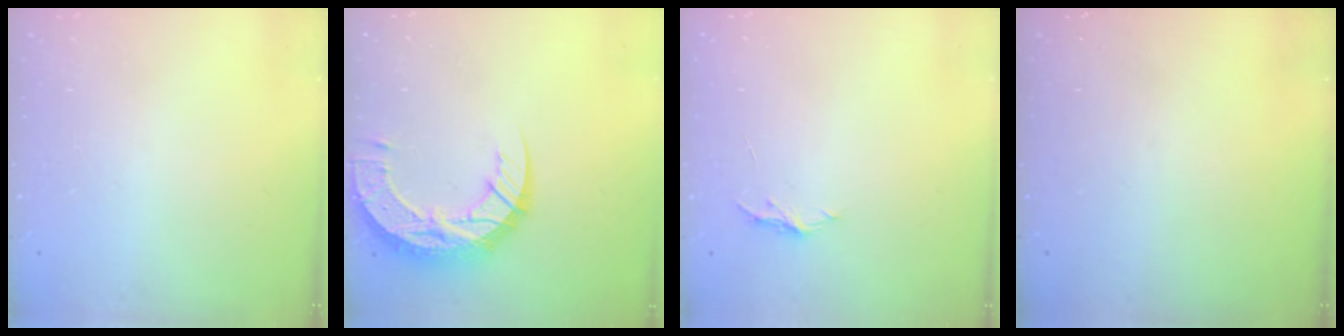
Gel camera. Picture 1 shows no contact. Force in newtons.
{"total": 15.7, "press": 15.6, "slide": 1.2}
{"total": 4.0, "press": 4.0, "slide": 0.4}
{"total": 0.0}